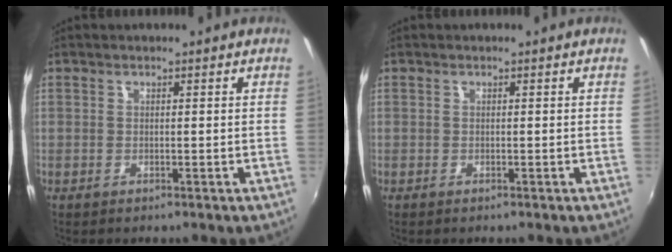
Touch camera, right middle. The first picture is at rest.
{"total": 0.0}